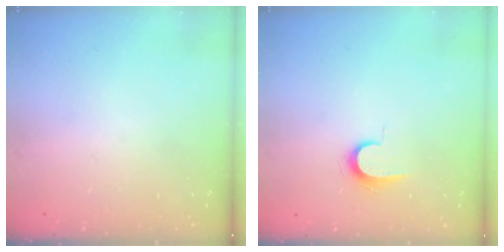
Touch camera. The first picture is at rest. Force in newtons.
{"total": 6.6, "press": 6.6, "slide": 0.7}